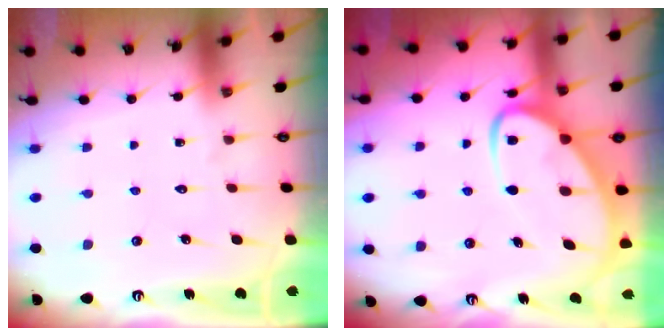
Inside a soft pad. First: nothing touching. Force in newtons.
{"total": 9.7, "press": 9.6, "slide": 1.1}